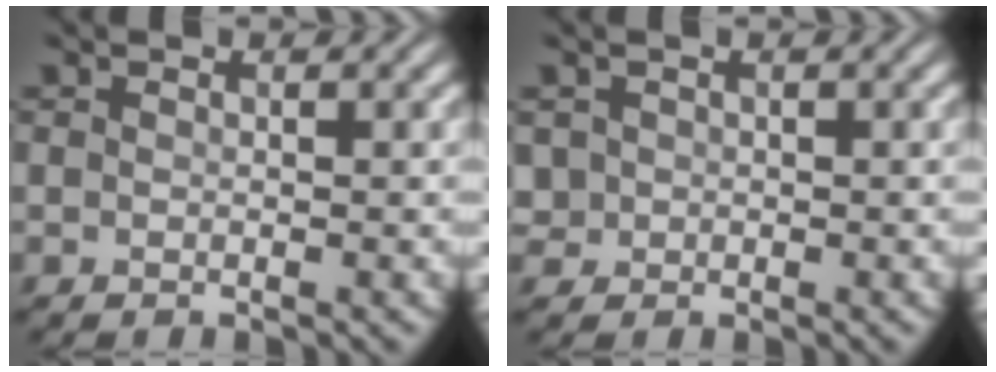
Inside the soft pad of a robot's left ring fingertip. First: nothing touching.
{"total": 1.3, "force": [0.1, 1.3, 0.2], "torque": [0.003, -0.002, 0.003]}